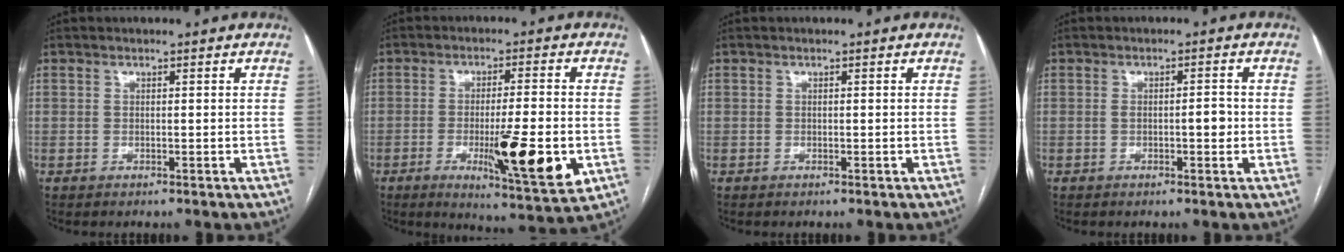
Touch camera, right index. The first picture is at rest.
{"total": 13.7, "force": [-3.8, 1.8, 13.1], "torque": [-0.194, -0.027, -0.052]}
{"total": 0.0}
{"total": 2.5, "force": [-0.4, 0.8, 2.4], "torque": [-0.038, 0.002, -0.004]}